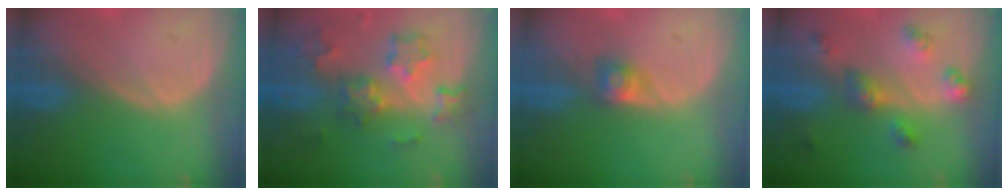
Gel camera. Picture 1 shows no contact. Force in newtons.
{"total": 8.9, "press": 7.9, "slide": 4.2}
{"total": 2.7, "press": 2.5, "slide": 1.0}
{"total": 6.1, "press": 5.9, "slide": 1.7}